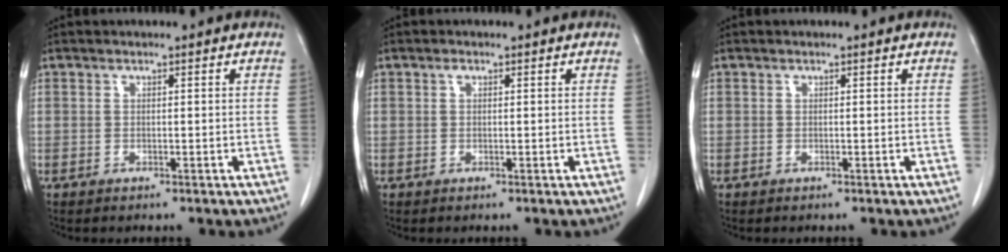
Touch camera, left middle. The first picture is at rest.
{"total": 0.6, "force": [0.3, 0.4, 0.4], "torque": [-0.007, 0.003, 0.002]}
{"total": 0.0}